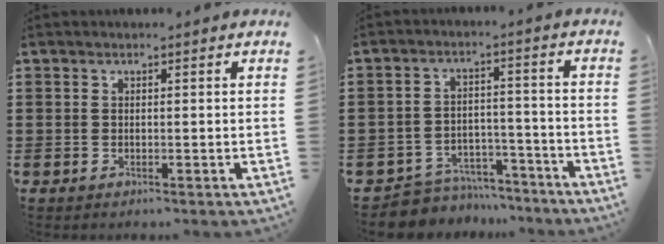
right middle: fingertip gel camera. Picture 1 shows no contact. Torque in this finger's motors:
{"motor_torque": [2.14, 0.00, 0.05, 0.00]}